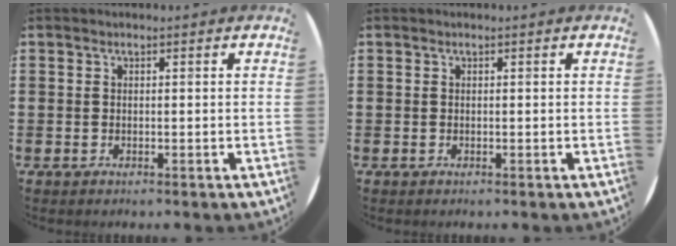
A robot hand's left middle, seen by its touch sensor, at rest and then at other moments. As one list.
[{"total": 0.0}]